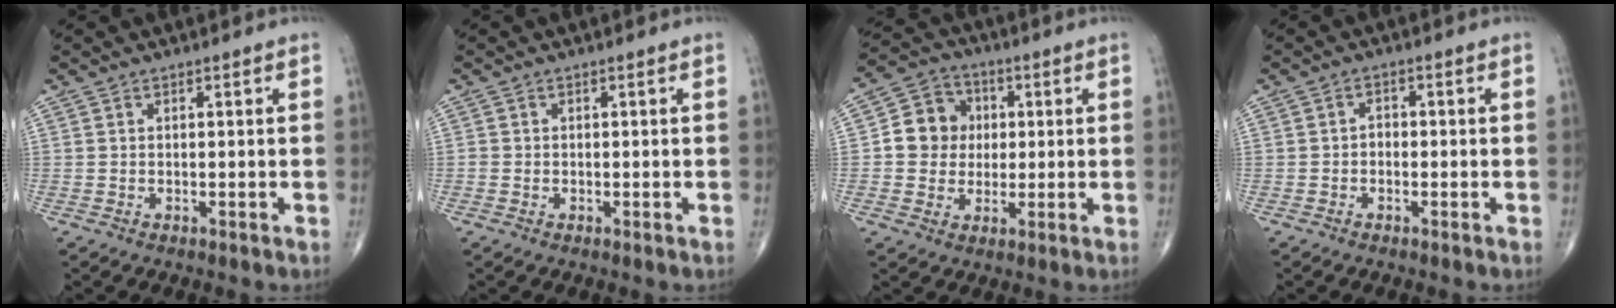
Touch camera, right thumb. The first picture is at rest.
{"total": 0.6, "force": [-0.1, 0.5, 0.2], "torque": [-0.004, 0.001, -0.005]}
{"total": 9.3, "force": [0.7, 8.5, 3.8], "torque": [-0.026, 0.012, 0.003]}
{"total": 1.7, "force": [-0.5, 1.3, 1.0], "torque": [-0.006, 0.008, -0.014]}